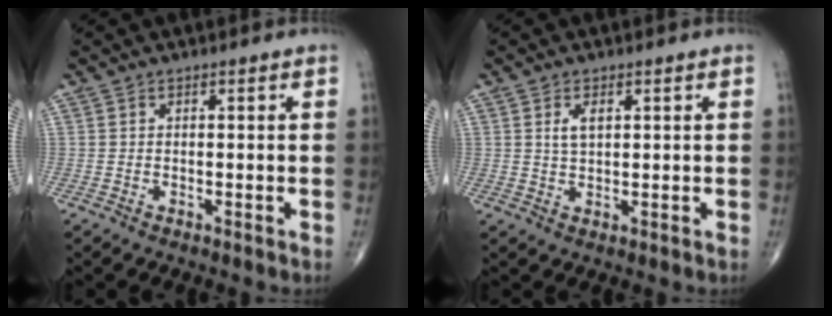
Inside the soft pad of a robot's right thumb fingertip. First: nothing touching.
{"total": 2.9, "force": [1.0, 1.5, 2.3], "torque": [-0.039, -0.003, 0.021]}